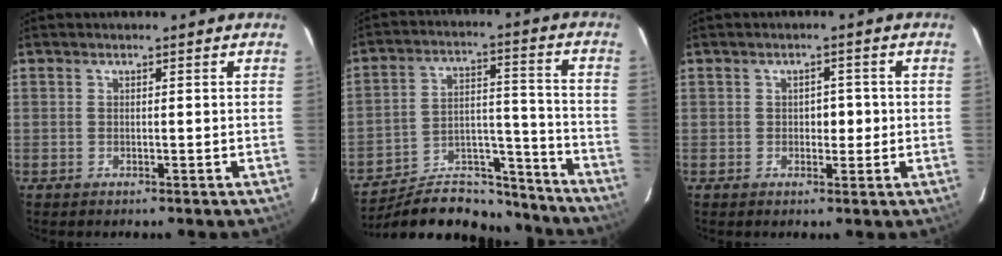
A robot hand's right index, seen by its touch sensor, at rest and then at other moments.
{"total": 16.7, "force": [-15.8, 4.0, 3.7], "torque": [-0.062, 0.038, -0.248]}
{"total": 2.5, "force": [-0.2, 1.6, 2.0], "torque": [-0.022, 0.004, -0.001]}